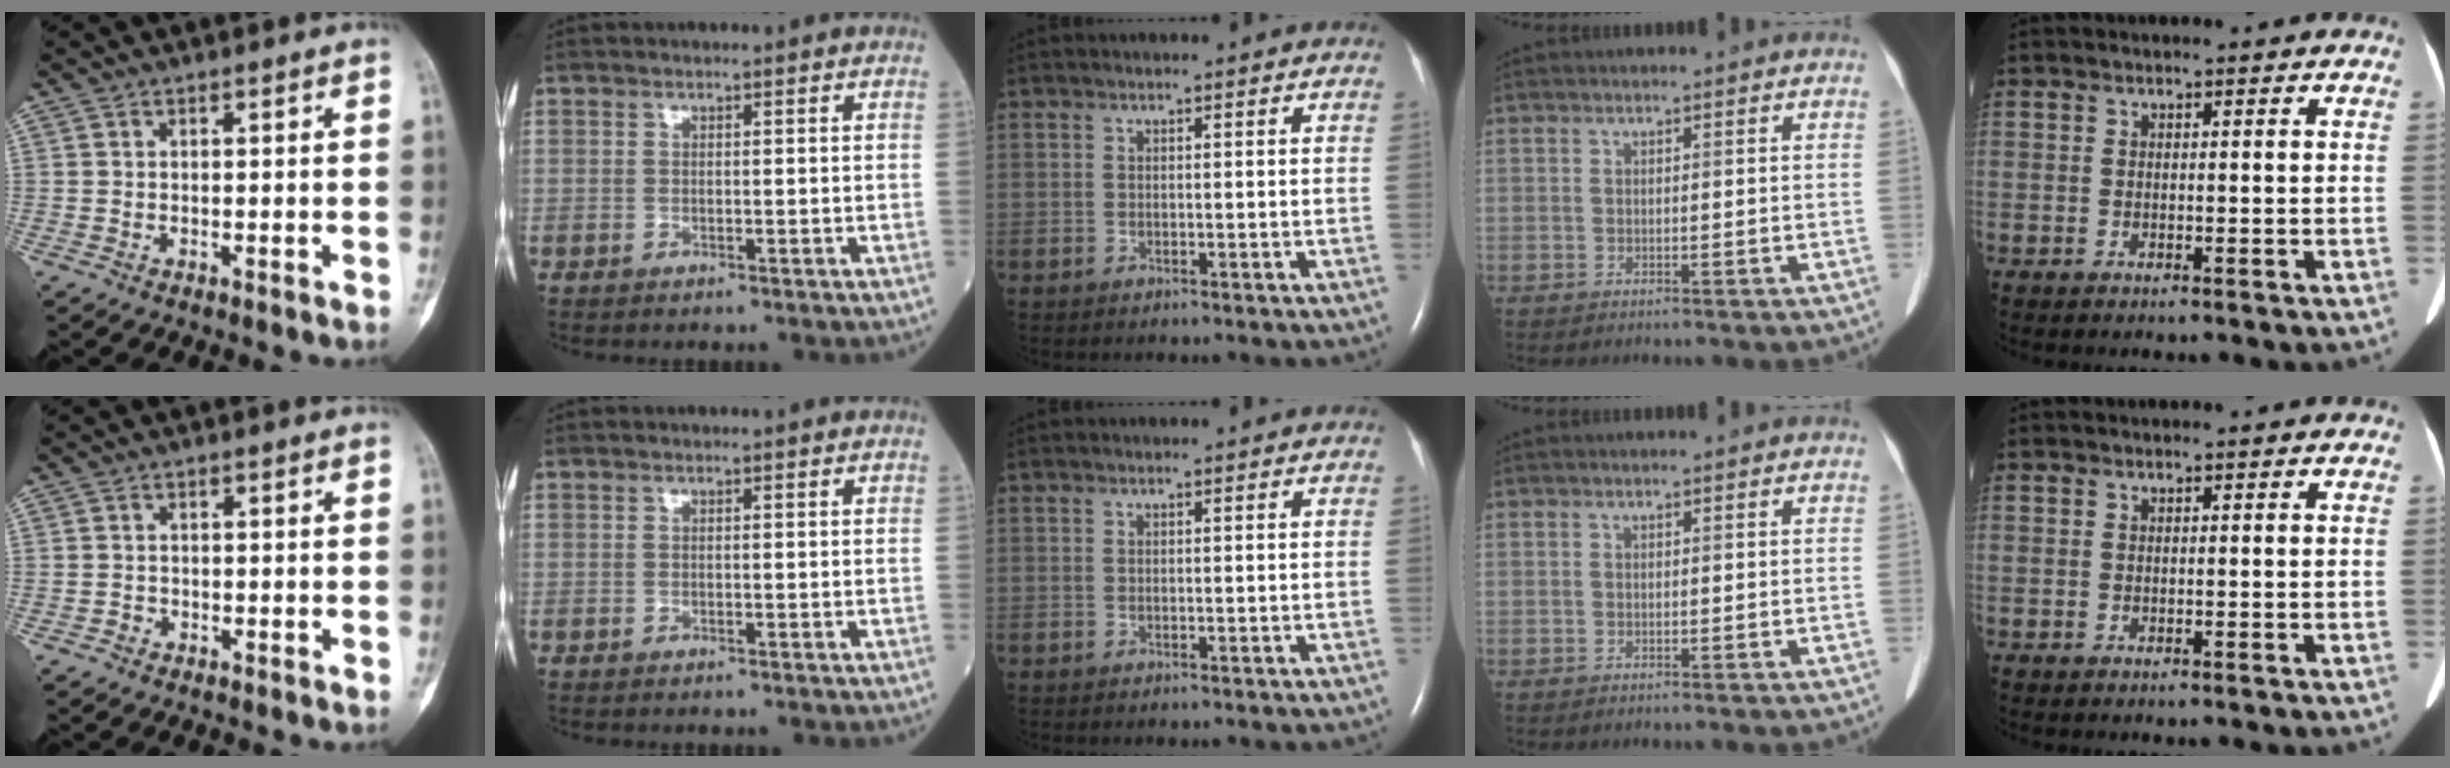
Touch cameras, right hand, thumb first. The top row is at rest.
{"thumb": {"total": 1.1, "force": [-0.6, 0.9, 0.1], "torque": [0.002, 0.005, -0.016]}}